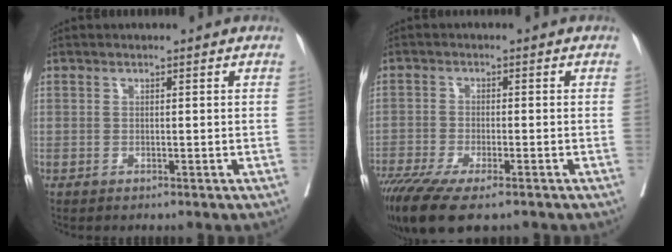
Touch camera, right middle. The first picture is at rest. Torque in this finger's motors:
{"motor_torque": [1.21, -0.92, 0.59, 0.21]}